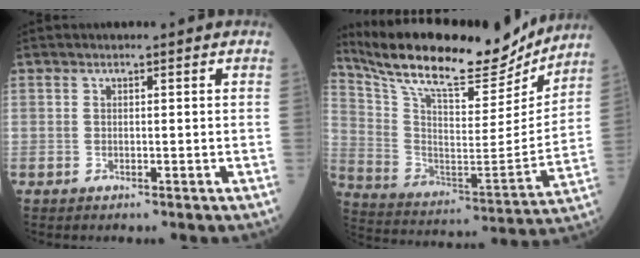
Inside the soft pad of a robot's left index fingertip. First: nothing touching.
{"total": 25.3, "force": [22.2, 5.2, 10.9], "torque": [-0.206, -0.014, 0.347]}